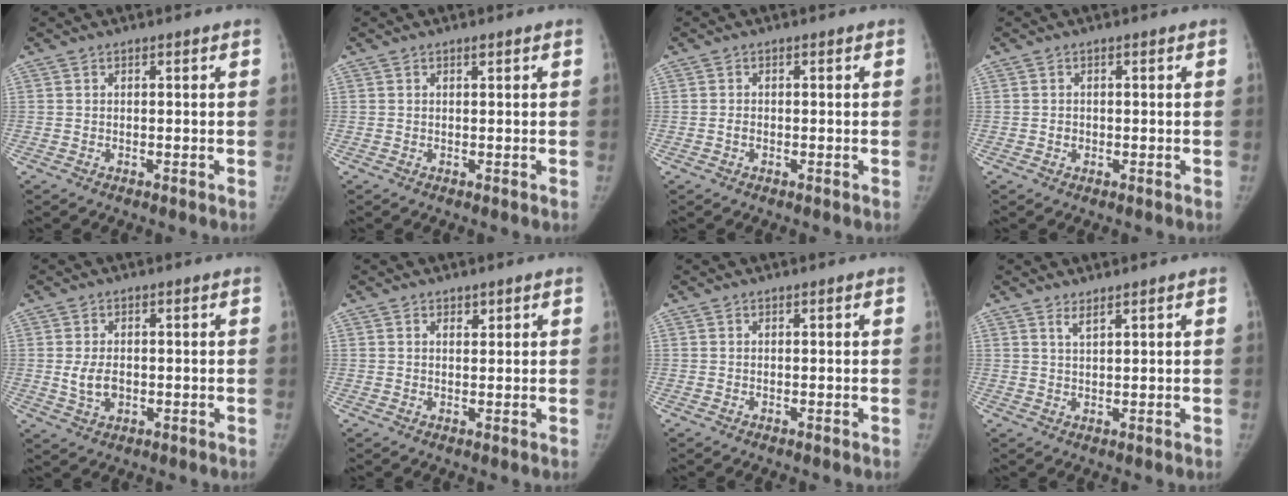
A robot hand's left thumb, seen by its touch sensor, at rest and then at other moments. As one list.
[{"total": 0.5, "force": [0.4, 0.1, 0.3], "torque": [-0.007, -0.002, 0.006]}, {"total": 0.9, "force": [-0.3, 0.6, 0.5], "torque": [-0.007, 0.002, -0.006]}, {"total": 1.0, "force": [-0.2, 0.9, 0.3], "torque": [-0.002, 0.003, -0.003]}, {"total": 4.4, "force": [-0.4, 3.0, 3.1], "torque": [-0.056, -0.002, 0.000]}, {"total": 1.4, "force": [0.9, 0.8, 0.6], "torque": [-0.001, -0.005, 0.014]}, {"total": 0.0}, {"total": 1.7, "force": [1.3, 0.2, 1.1], "torque": [-0.021, -0.010, 0.030]}]